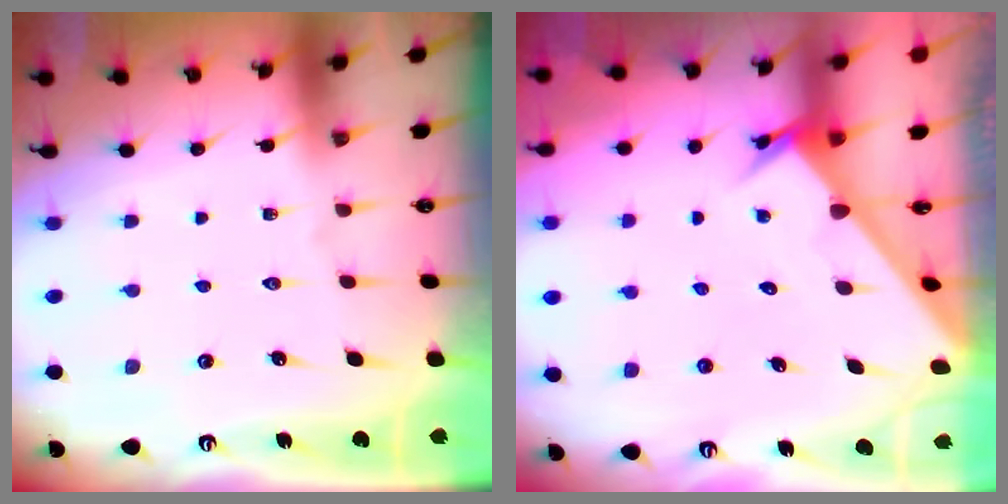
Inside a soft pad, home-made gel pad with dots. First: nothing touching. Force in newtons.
{"total": 2.7, "press": 2.7, "slide": 0.1}